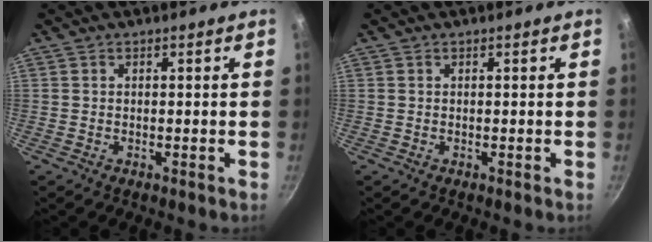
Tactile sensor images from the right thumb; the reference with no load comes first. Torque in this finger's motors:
{"motor_torque": [-0.06, 0.06, 0.00, 0.00, 0.00]}